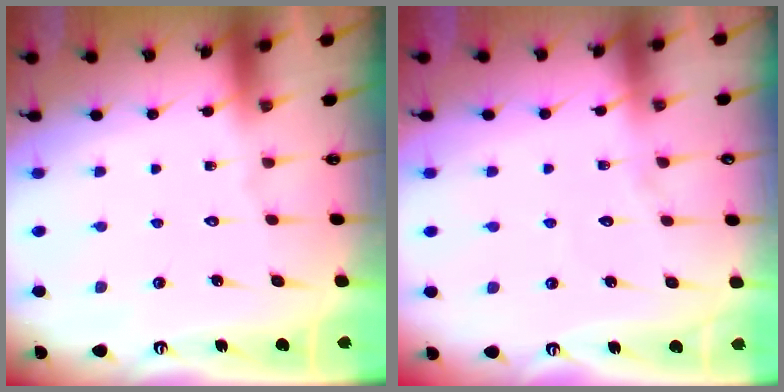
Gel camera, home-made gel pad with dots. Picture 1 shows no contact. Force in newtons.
{"total": 3.8, "press": 3.8, "slide": 0.4}